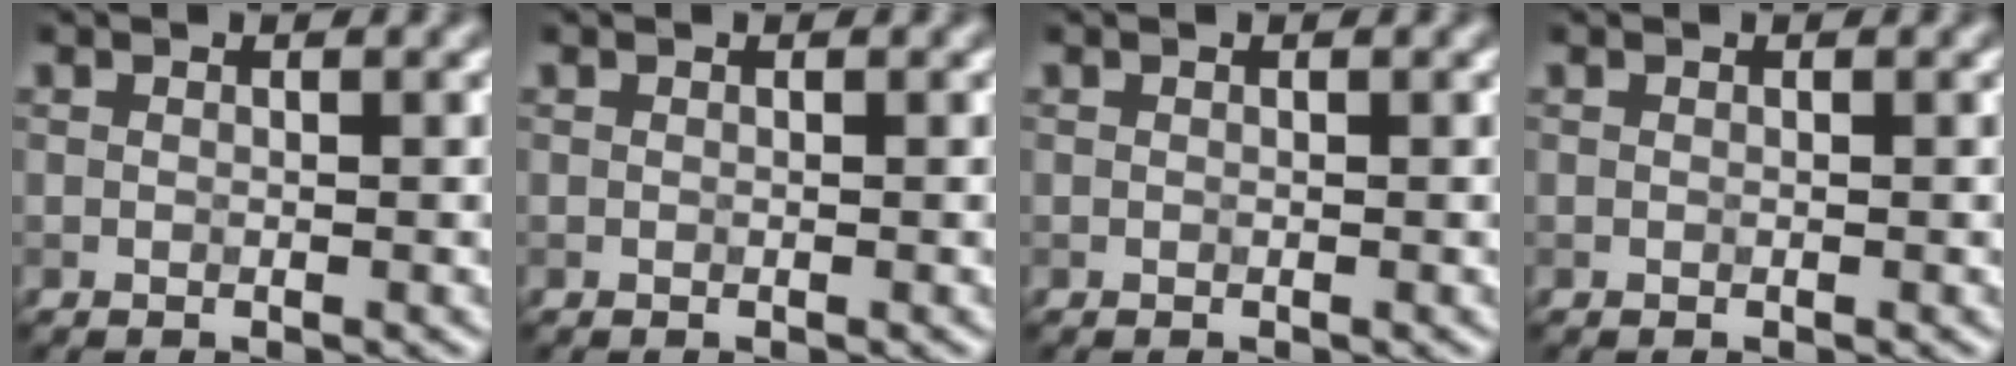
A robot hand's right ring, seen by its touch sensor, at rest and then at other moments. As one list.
[{"total": 0.0}, {"total": 0.0}, {"total": 0.0}]